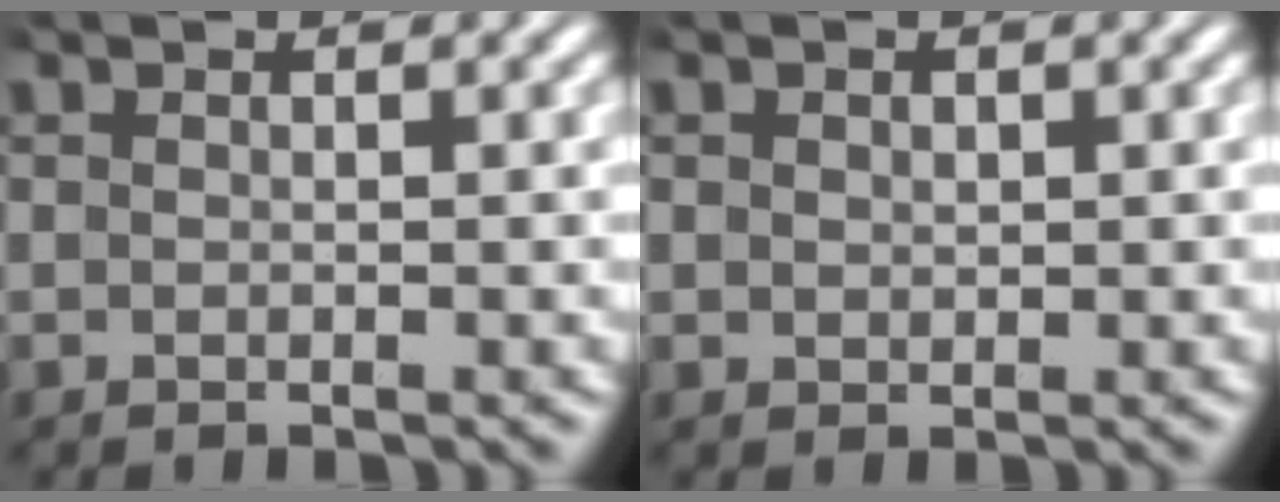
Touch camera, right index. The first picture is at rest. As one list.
[{"total": 0.5, "force": [0.3, 0.3, 0.4], "torque": [-0.007, -0.007, 0.013]}]